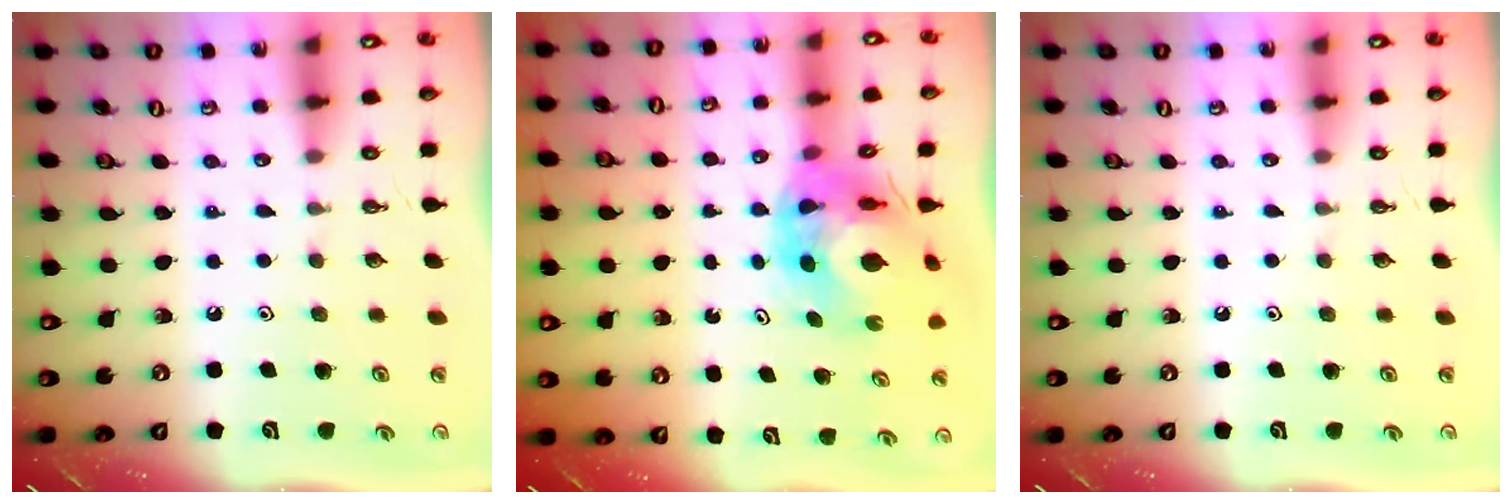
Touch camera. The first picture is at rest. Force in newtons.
{"total": 10.9, "press": 10.8, "slide": 1.4}
{"total": 0.0}